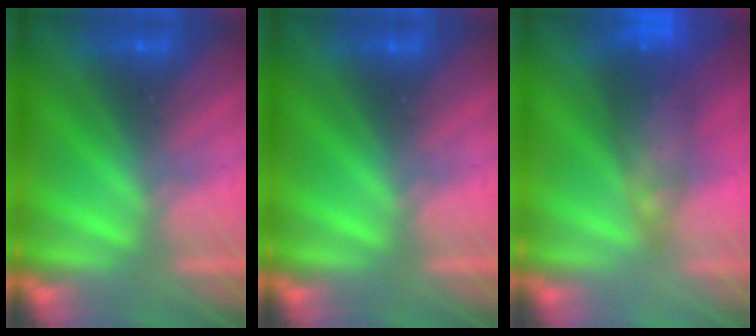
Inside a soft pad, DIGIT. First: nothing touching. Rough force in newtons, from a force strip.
{"total": 0.0}
{"total": 6.7}